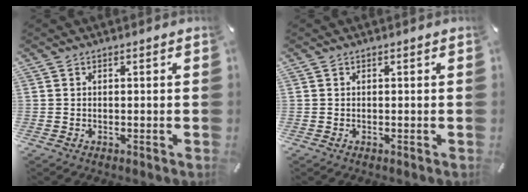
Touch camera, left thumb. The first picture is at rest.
{"total": 0.0}